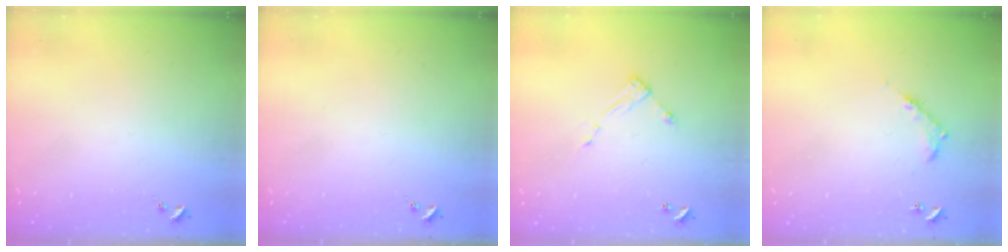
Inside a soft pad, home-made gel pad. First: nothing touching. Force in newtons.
{"total": 0.0}
{"total": 6.6, "press": 6.6, "slide": 0.5}
{"total": 7.1, "press": 7.1, "slide": 0.5}